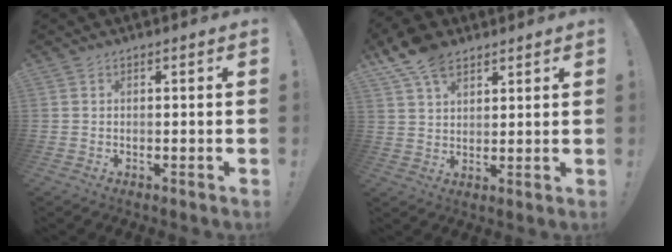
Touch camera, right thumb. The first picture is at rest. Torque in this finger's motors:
{"motor_torque": [-0.23, 0.55, 0.45, 0.23, 0.20]}